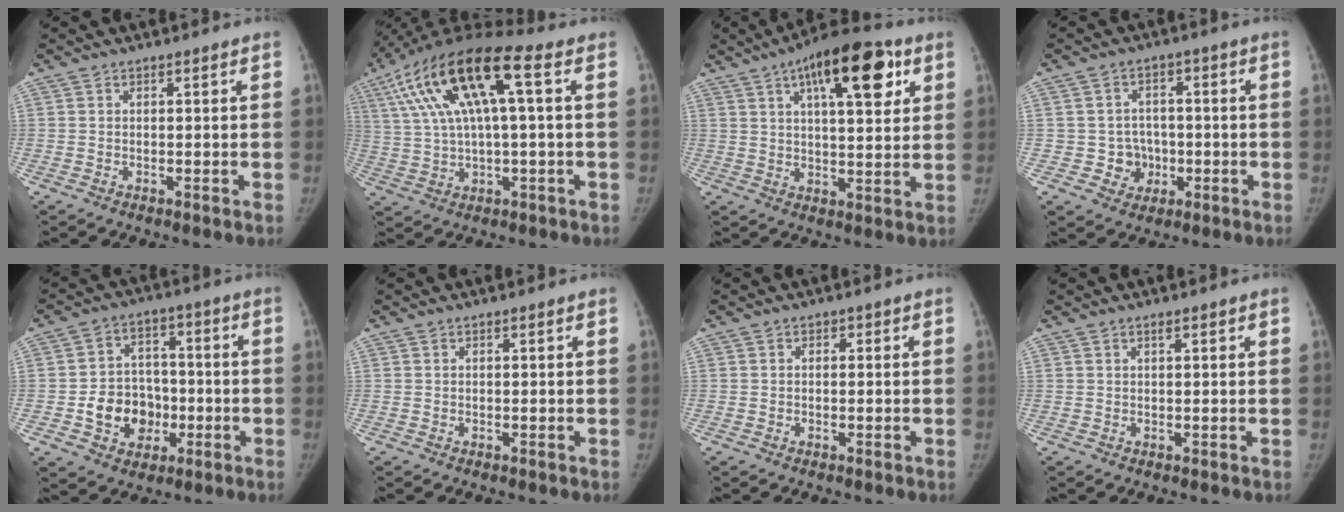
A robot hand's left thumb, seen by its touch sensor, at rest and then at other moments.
{"total": 19.2, "force": [5.4, 5.8, 17.5], "torque": [-0.352, 0.033, 0.095]}
{"total": 17.1, "force": [7.8, 6.4, 13.8], "torque": [-0.176, -0.009, 0.113]}
{"total": 6.2, "force": [-1.2, 6.0, 1.2], "torque": [0.021, 0.017, -0.015]}
{"total": 11.6, "force": [-3.0, 9.7, 5.6], "torque": [-0.044, 0.032, -0.047]}
{"total": 0.0}
{"total": 0.7, "force": [-0.1, 0.6, 0.2], "torque": [0.007, 0.003, -0.005]}
{"total": 1.0, "force": [0.6, 0.3, 0.7], "torque": [-0.009, 0.001, 0.008]}